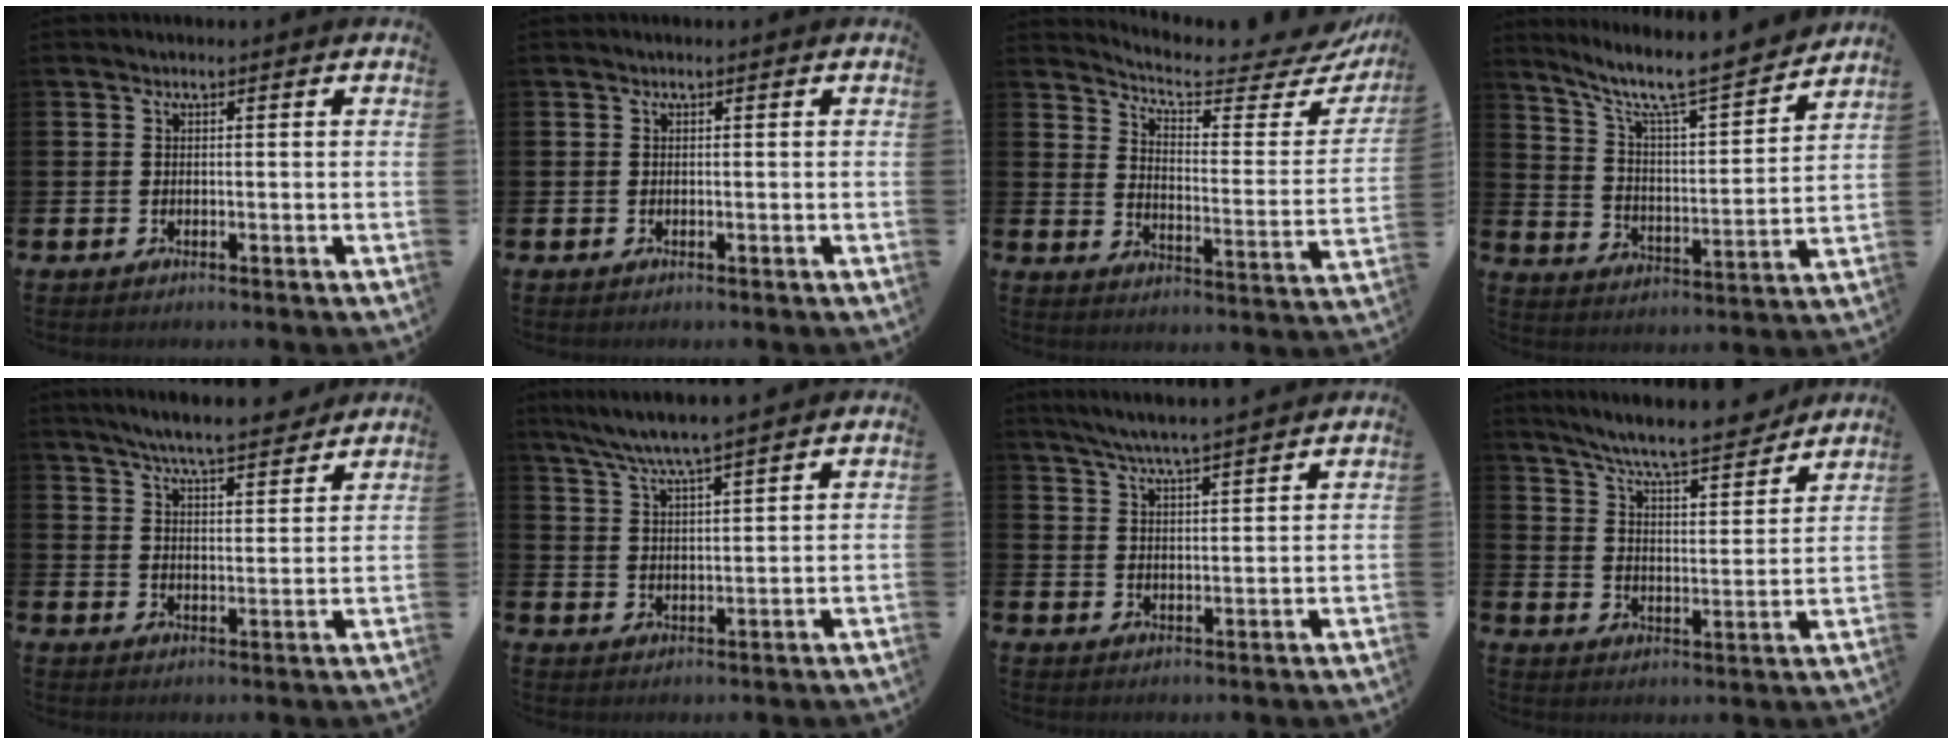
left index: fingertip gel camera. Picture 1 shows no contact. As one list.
[{"total": 0.0}, {"total": 6.3, "force": [5.6, 1.2, 2.6], "torque": [-0.064, -0.050, 0.087]}, {"total": 8.9, "force": [7.7, 1.0, 4.2], "torque": [-0.108, -0.057, 0.126]}, {"total": 6.4, "force": [6.1, 0.3, 1.7], "torque": [-0.040, -0.042, 0.105]}, {"total": 6.1, "force": [5.8, -0.3, 2.1], "torque": [-0.062, -0.022, 0.103]}, {"total": 5.6, "force": [5.4, -0.4, 1.6], "torque": [-0.050, -0.026, 0.096]}, {"total": 8.2, "force": [7.7, 0.4, 2.8], "torque": [-0.078, -0.055, 0.131]}]